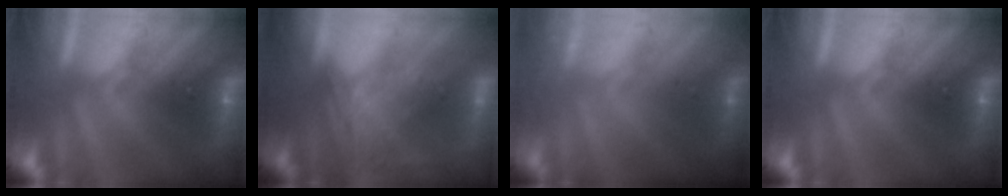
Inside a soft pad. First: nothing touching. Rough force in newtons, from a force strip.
{"total": 1.3}
{"total": 2.3}
{"total": 0.0}